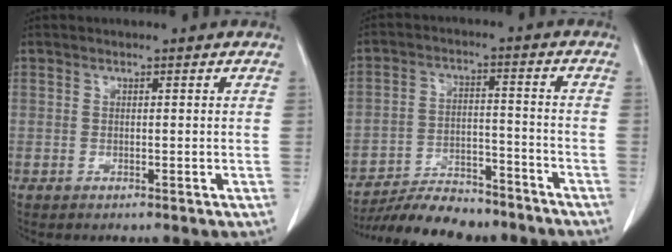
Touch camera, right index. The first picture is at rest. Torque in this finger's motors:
{"motor_torque": [0.12, -0.92, 0.03, -0.06]}